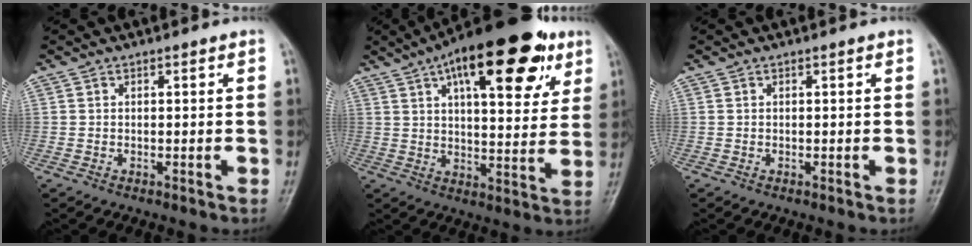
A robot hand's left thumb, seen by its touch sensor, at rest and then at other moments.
{"total": 23.4, "force": [11.5, 9.4, 18.0], "torque": [-0.236, -0.010, 0.168]}
{"total": 0.0}